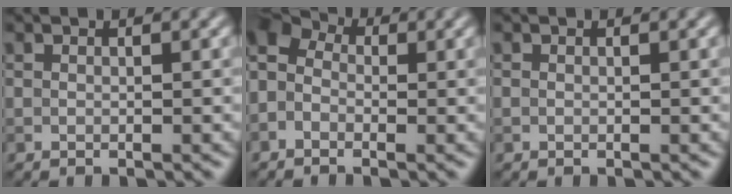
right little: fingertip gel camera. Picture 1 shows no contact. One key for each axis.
{"total": 4.8, "fx": -0.8, "fy": 3.6, "fz": 3.1, "tx": -0.063, "ty": 0.013, "tz": -0.023}
{"total": 0.0}